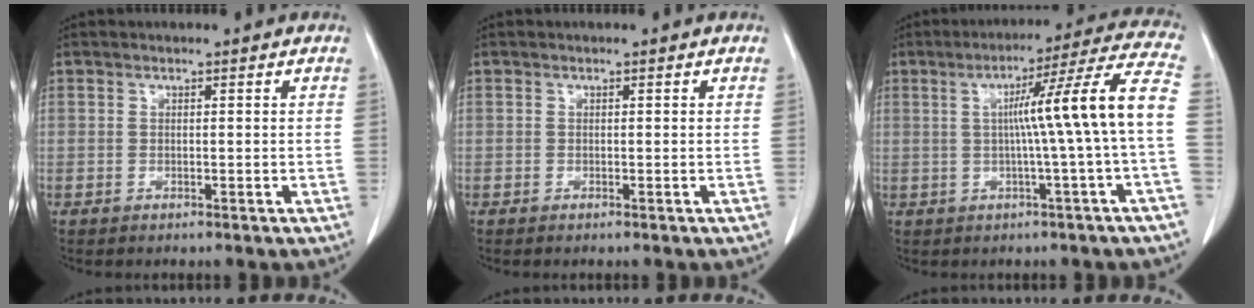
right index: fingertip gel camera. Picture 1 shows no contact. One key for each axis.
{"total": 0.0}
{"total": 13.0, "fx": -0.2, "fy": -2.0, "fz": 12.9, "tx": -0.177, "ty": 0.020, "tz": -0.004}